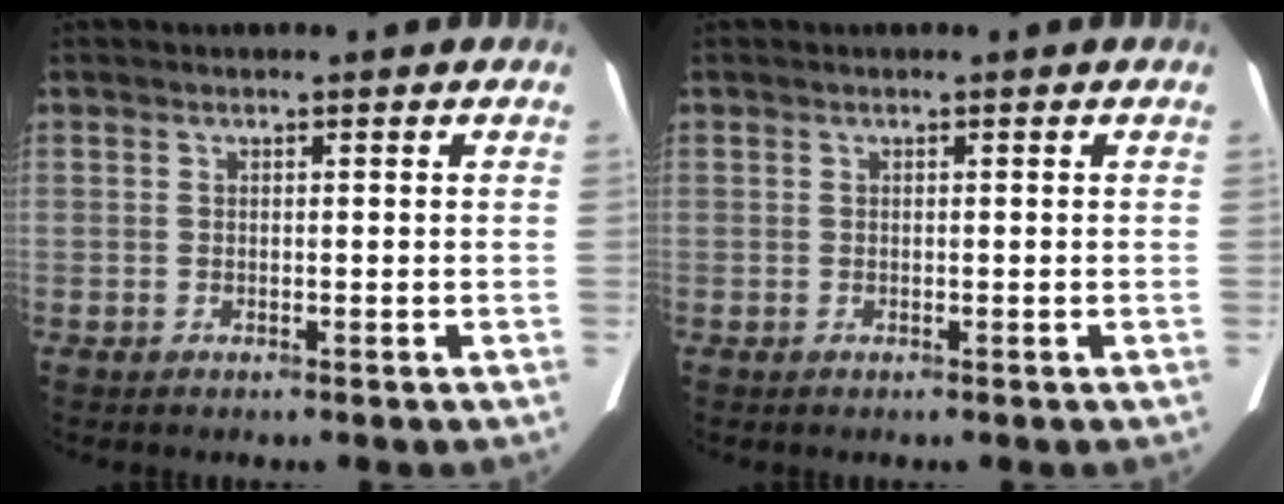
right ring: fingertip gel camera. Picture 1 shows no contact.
{"total": 0.0}